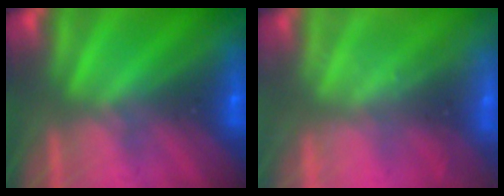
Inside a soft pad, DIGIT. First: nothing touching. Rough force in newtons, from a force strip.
{"total": 2.3}